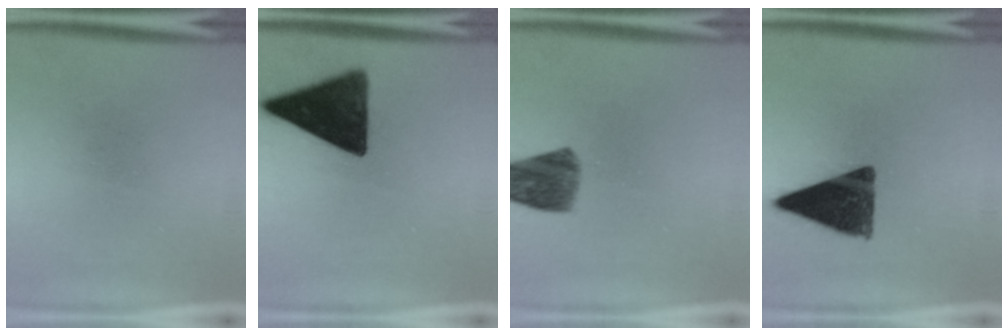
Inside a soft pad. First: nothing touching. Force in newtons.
{"total": 14.8}
{"total": 8.1}
{"total": 12.8}